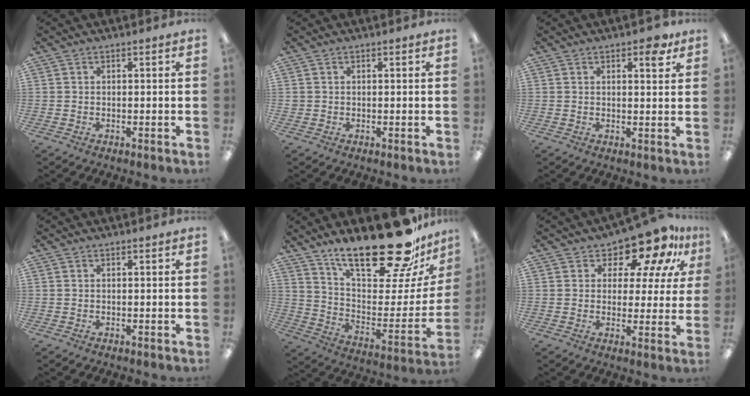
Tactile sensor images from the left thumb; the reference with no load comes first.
{"total": 0.7, "force": [0.2, 0.7, 0.1], "torque": [-0.002, 0.005, 0.002]}
{"total": 4.0, "force": [2.5, 1.7, 2.6], "torque": [-0.017, -0.011, 0.035]}
{"total": 0.0}
{"total": 26.0, "force": [20.3, 7.8, 14.2], "torque": [-0.199, -0.144, 0.338]}
{"total": 12.4, "force": [9.5, 5.5, 5.8], "torque": [-0.101, -0.068, 0.166]}